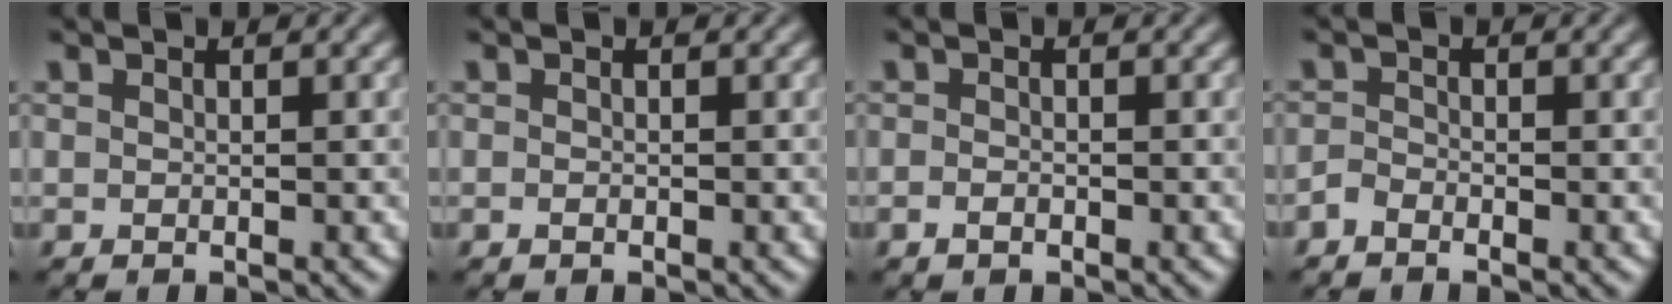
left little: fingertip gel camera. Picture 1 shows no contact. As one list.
[{"total": 0.5, "force": [-0.3, 0.3, 0.3], "torque": [-0.005, -0.001, -0.006]}, {"total": 1.1, "force": [-0.7, 0.6, 0.6], "torque": [-0.011, 0.002, -0.016]}, {"total": 1.2, "force": [-1.0, 0.5, 0.4], "torque": [-0.007, 0.007, -0.022]}]